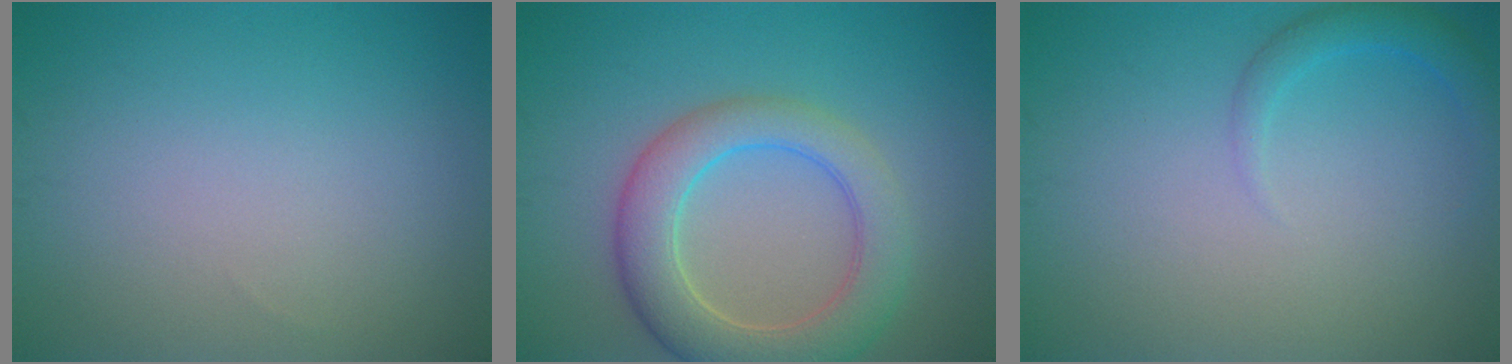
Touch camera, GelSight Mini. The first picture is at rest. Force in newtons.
{"total": 6.3, "press": 6.3, "slide": 0.5}
{"total": 1.8, "press": 1.8, "slide": 0.2}